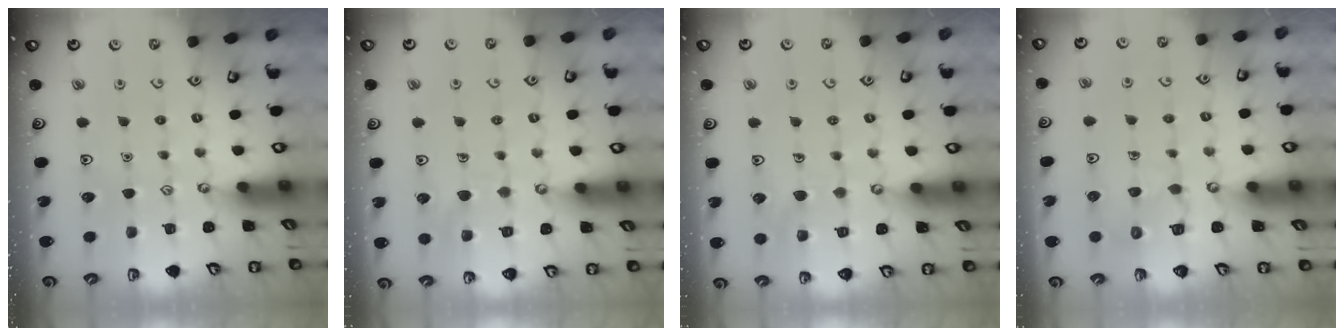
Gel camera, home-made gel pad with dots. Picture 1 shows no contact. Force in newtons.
{"total": 7.3, "press": 7.3, "slide": 0.7}
{"total": 6.7, "press": 6.7, "slide": 0.4}
{"total": 5.5, "press": 5.5, "slide": 0.5}